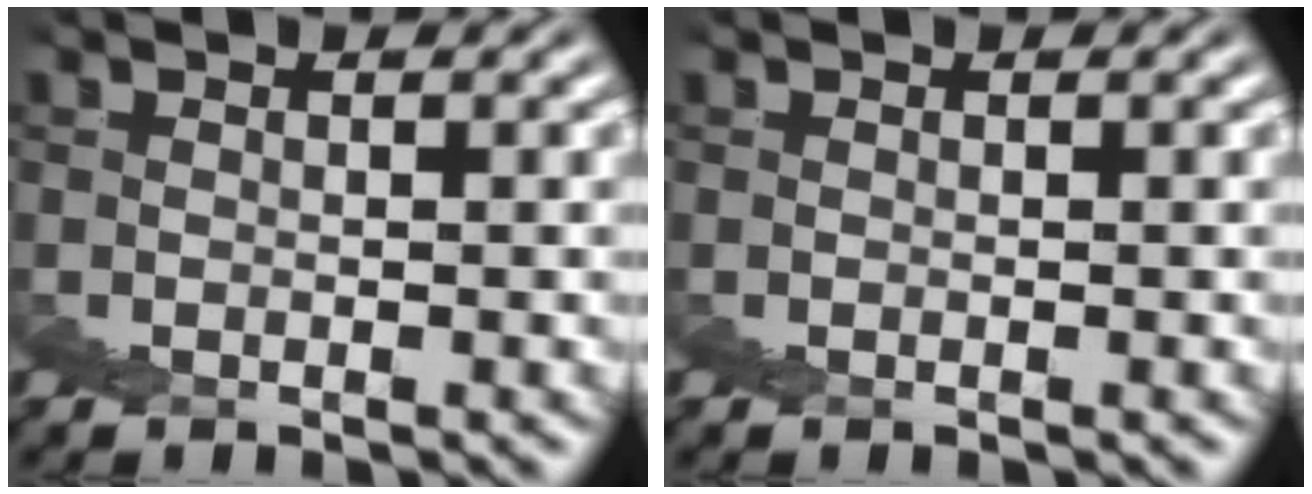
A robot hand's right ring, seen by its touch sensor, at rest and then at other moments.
{"total": 0.0}